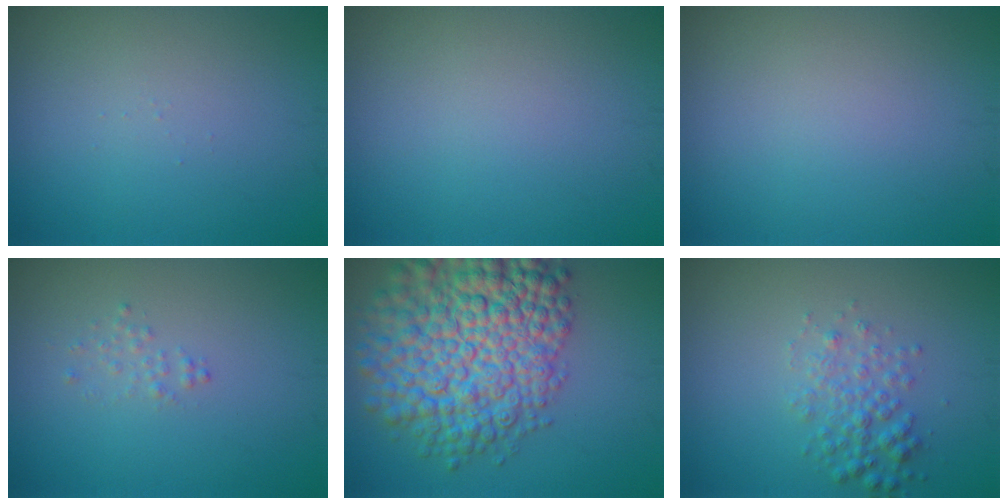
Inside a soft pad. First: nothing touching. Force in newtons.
{"total": 0.0}
{"total": 0.0}
{"total": 0.9, "press": 0.9, "slide": 0.0}
{"total": 12.1, "press": 12.1, "slide": 0.4}
{"total": 2.5, "press": 2.5, "slide": 0.0}